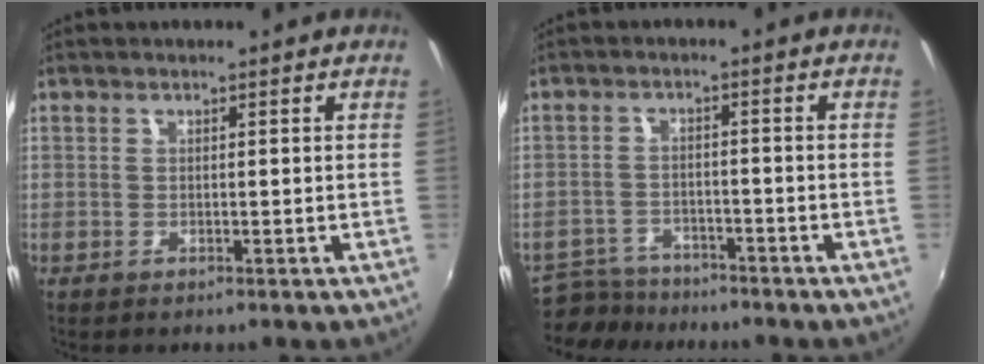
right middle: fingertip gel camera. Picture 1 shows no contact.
{"total": 7.0, "force": [-6.4, 2.6, 1.1], "torque": [-0.042, -0.001, -0.109]}